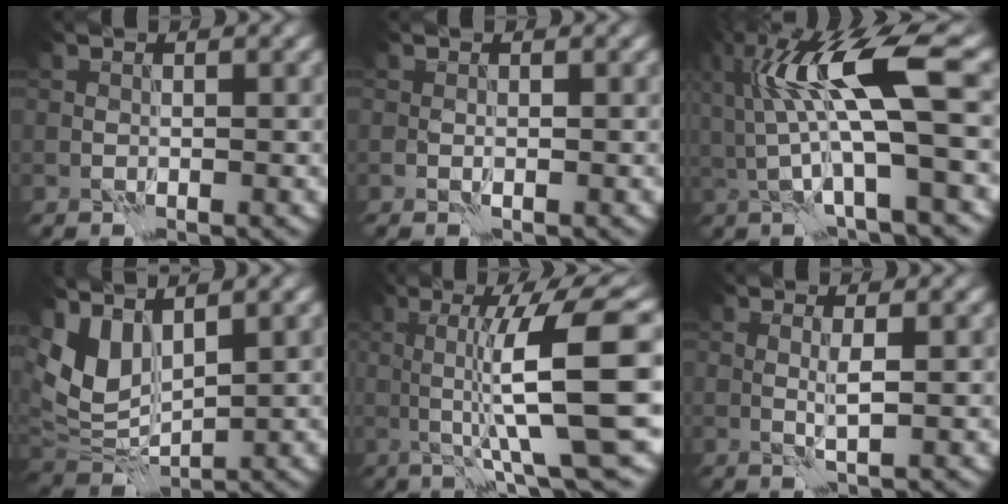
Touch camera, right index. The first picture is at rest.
{"total": 0.8, "force": [-0.2, 0.3, 0.7], "torque": [-0.017, -0.001, -0.003]}
{"total": 10.2, "force": [1.8, 2.3, 9.8], "torque": [-0.187, 0.002, 0.038]}
{"total": 5.7, "force": [2.7, 3.2, 3.9], "torque": [-0.094, -0.006, 0.055]}
{"total": 11.6, "force": [0.7, 2.2, 11.3], "torque": [-0.157, 0.007, 0.015]}
{"total": 1.4, "force": [0.3, 0.1, 1.4], "torque": [-0.029, -0.001, 0.003]}